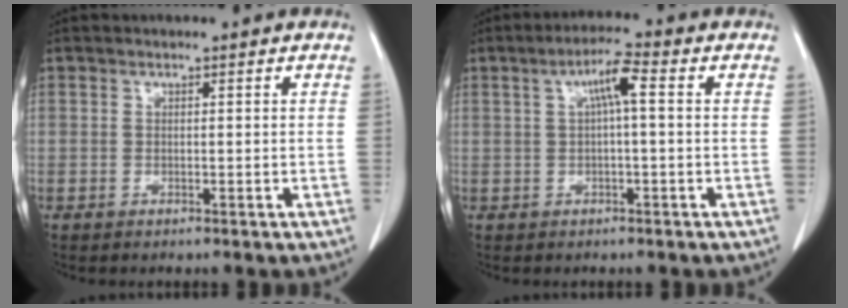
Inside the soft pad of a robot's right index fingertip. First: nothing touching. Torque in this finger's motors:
{"motor_torque": [0.60, 0.28, 0.14, 0.06]}